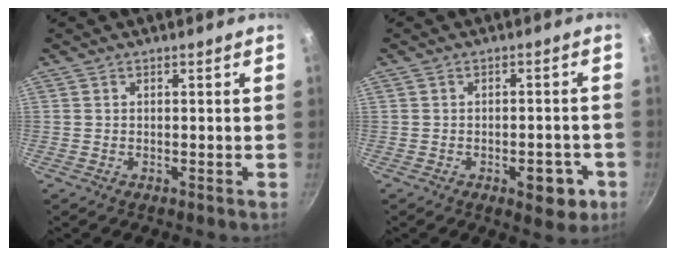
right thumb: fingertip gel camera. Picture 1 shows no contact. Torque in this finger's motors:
{"motor_torque": [1.13, 0.50, -0.26, 0.04, 0.16]}